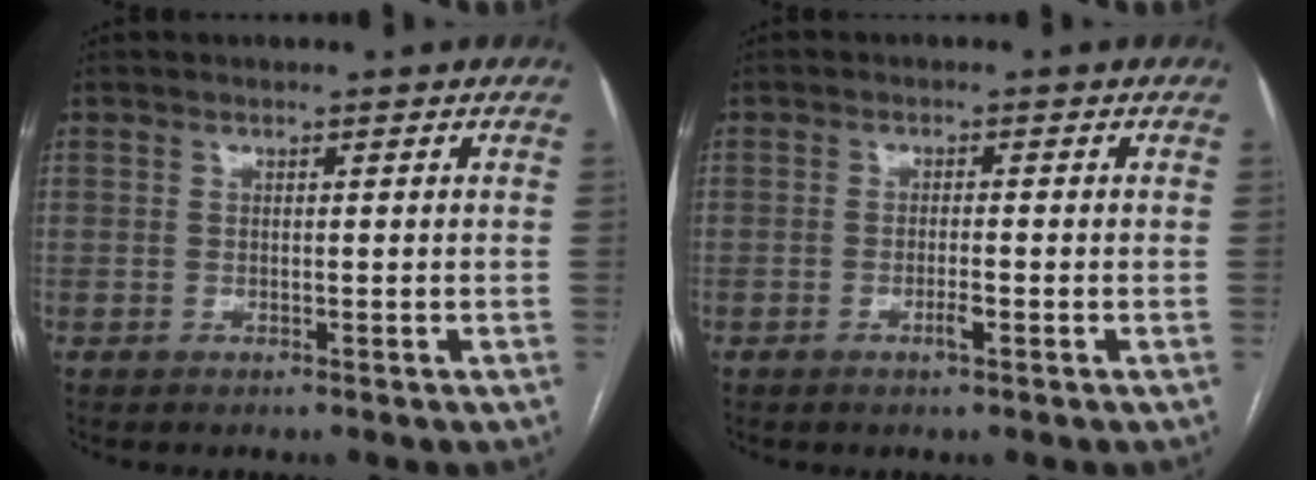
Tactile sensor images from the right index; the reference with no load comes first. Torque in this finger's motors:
{"motor_torque": [-0.23, 0.04, 0.00, 0.00]}